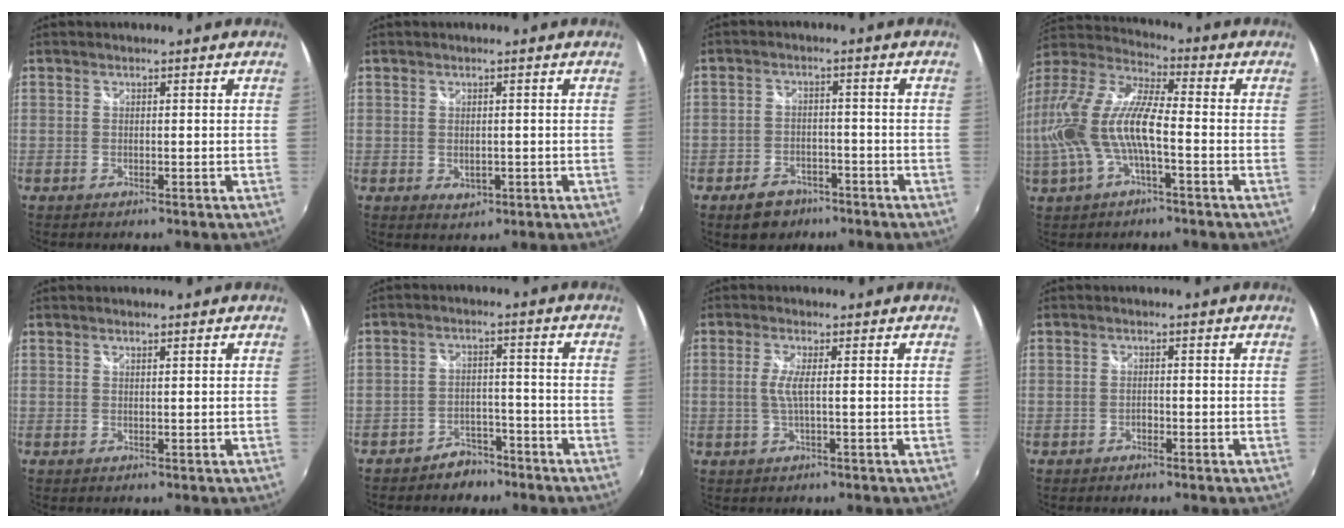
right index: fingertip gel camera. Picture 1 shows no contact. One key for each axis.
{"total": 2.4, "fx": -0.2, "fy": 1.9, "fz": 1.5, "tx": -0.024, "ty": -0.005, "tz": -0.001}
{"total": 6.7, "fx": -4.6, "fy": 4.3, "fz": 2.2, "tx": -0.066, "ty": 0.009, "tz": -0.063}
{"total": 18.2, "fx": -3.3, "fy": 6.1, "fz": 16.8, "tx": -0.333, "ty": -0.005, "tz": -0.066}
{"total": 0.6, "fx": 0.5, "fy": -0.1, "fz": 0.2, "tx": -0.006, "ty": -0.003, "tz": 0.007}
{"total": 5.9, "fx": -4.6, "fy": 3.5, "fz": 1.1, "tx": -0.036, "ty": 0.021, "tz": -0.068}
{"total": 2.7, "fx": -0.2, "fy": -0.2, "fz": 2.7, "tx": -0.057, "ty": -0.002, "tz": -0.004}
{"total": 0.9, "fx": -0.7, "fy": 0.6, "fz": 0.3, "tx": -0.007, "ty": -0.001, "tz": -0.013}